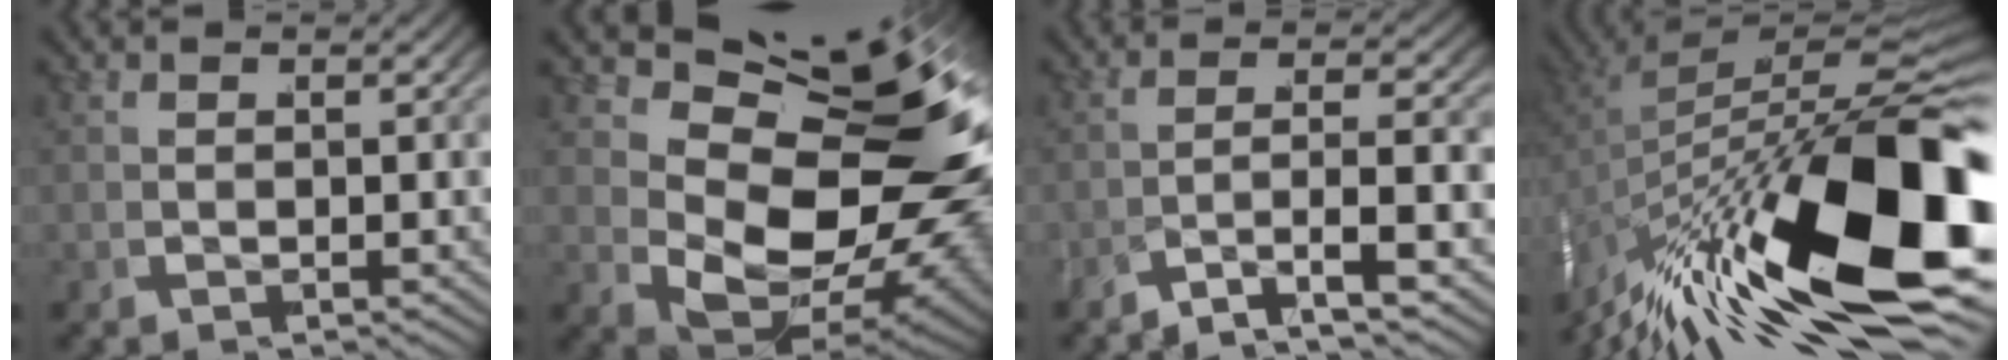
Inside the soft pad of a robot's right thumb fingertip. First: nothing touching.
{"total": 20.7, "force": [-0.6, 12.7, 16.3], "torque": [-0.274, -0.068, 0.021]}
{"total": 5.2, "force": [-3.7, 1.1, 3.5], "torque": [-0.087, 0.000, -0.069]}
{"total": 18.7, "force": [-5.1, 8.8, 15.7], "torque": [-0.261, -0.042, -0.064]}